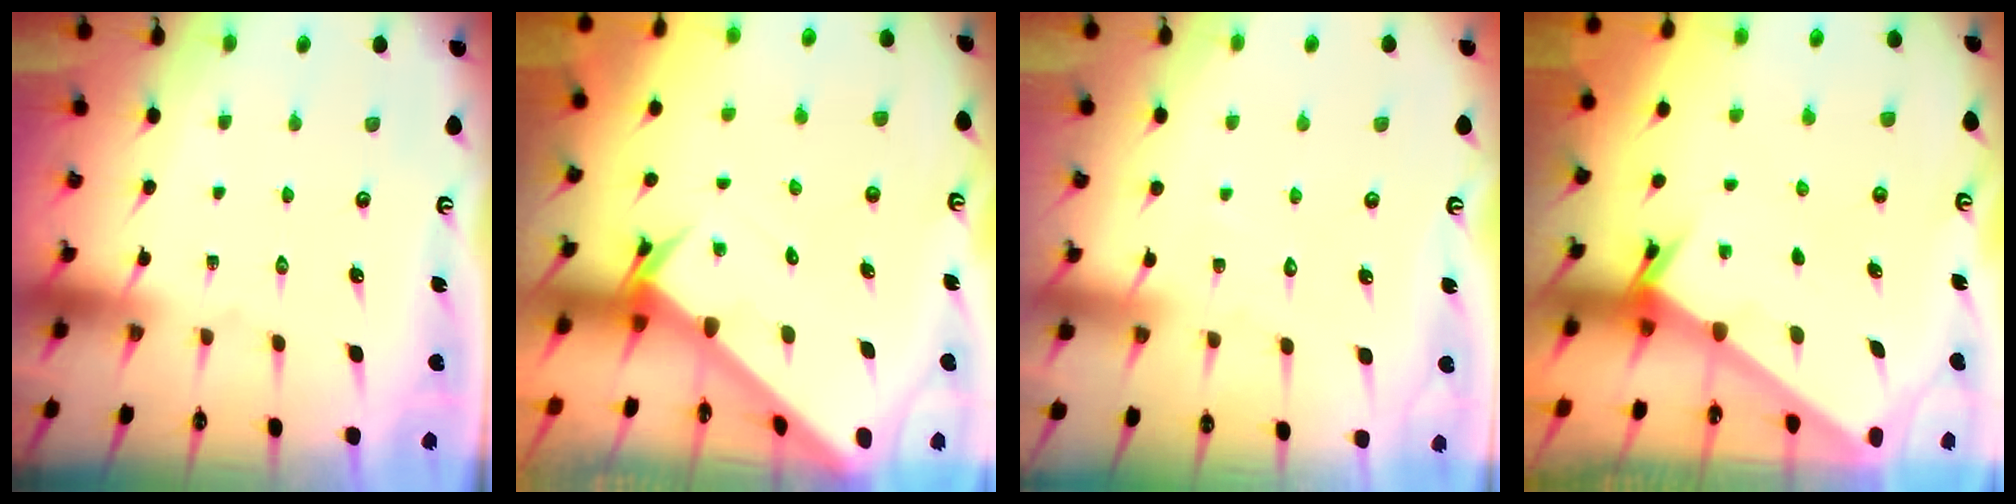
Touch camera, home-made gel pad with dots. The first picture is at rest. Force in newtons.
{"total": 3.0, "press": 3.0, "slide": 0.2}
{"total": 2.9, "press": 2.9, "slide": 0.3}
{"total": 2.2, "press": 2.2, "slide": 0.2}